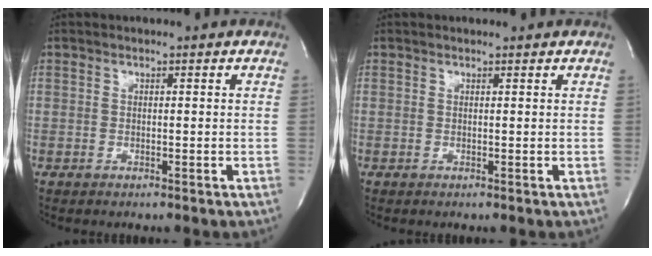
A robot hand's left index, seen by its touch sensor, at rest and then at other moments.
{"total": 0.9, "force": [0.9, 0.2, 0.1], "torque": [-0.008, 0.007, 0.010]}